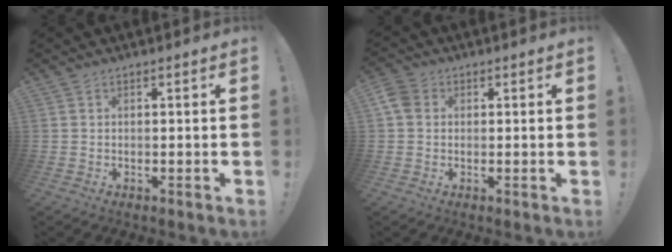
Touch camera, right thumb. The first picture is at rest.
{"total": 5.4, "force": [1.3, 4.2, 3.1], "torque": [-0.059, 0.007, 0.028]}